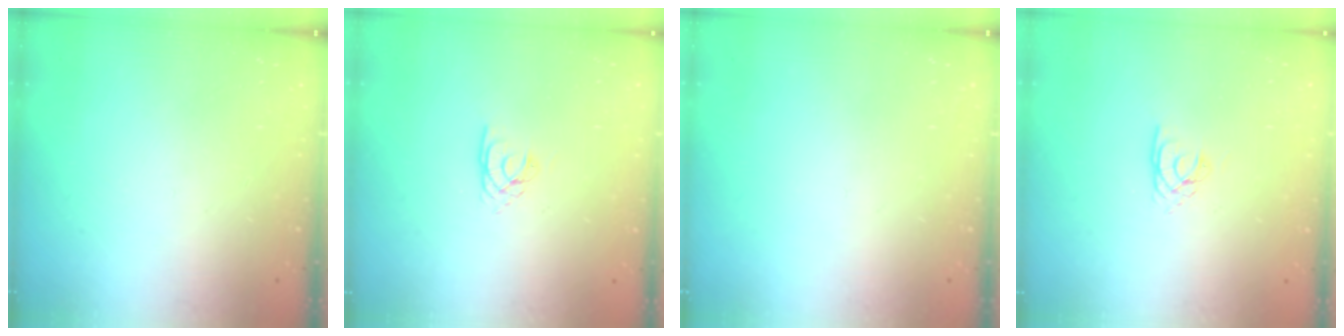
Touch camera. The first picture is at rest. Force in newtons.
{"total": 2.2, "press": 2.2, "slide": 0.2}
{"total": 0.0}
{"total": 2.2, "press": 2.2, "slide": 0.2}